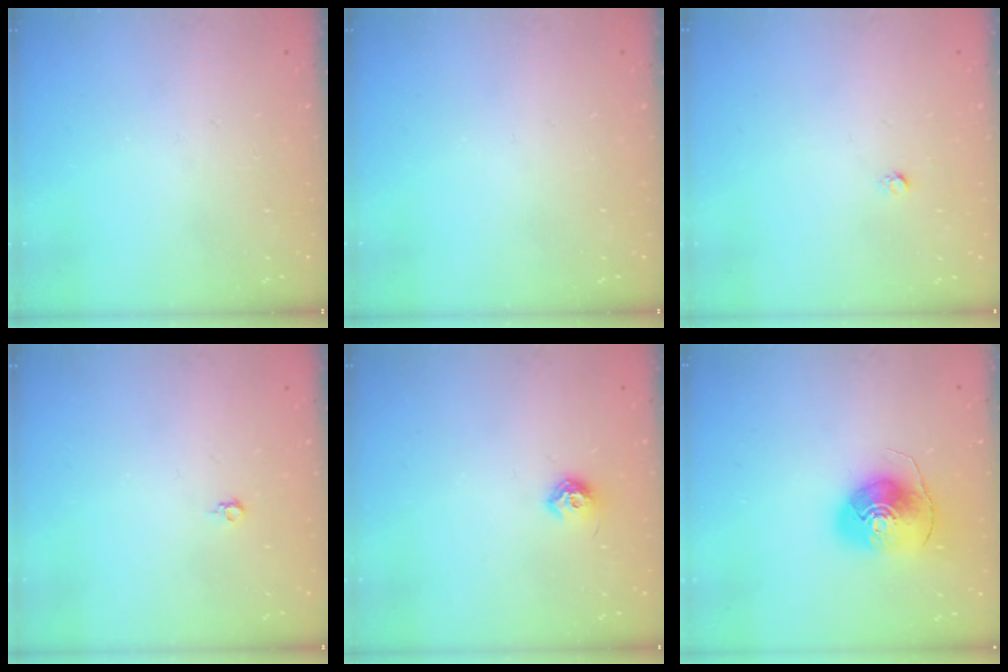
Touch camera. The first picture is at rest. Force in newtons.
{"total": 0.0}
{"total": 1.6, "press": 1.5, "slide": 0.1}
{"total": 3.5, "press": 3.4, "slide": 0.6}
{"total": 7.9, "press": 7.8, "slide": 0.9}
{"total": 10.0, "press": 9.9, "slide": 1.4}